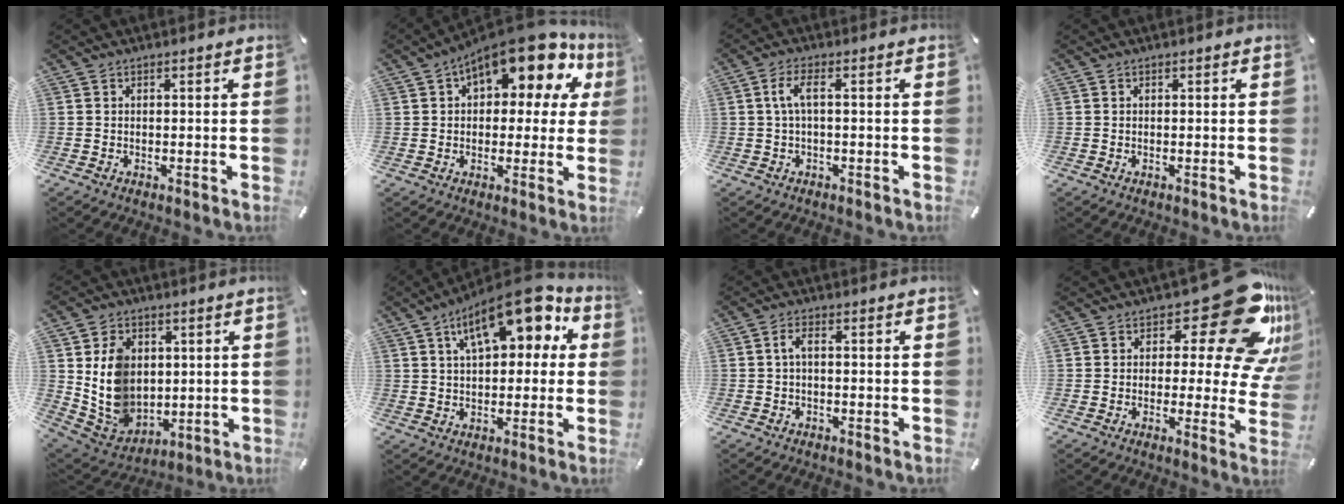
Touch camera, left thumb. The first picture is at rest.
{"total": 15.7, "force": [9.2, 6.4, 11.0], "torque": [-0.160, -0.061, 0.149]}
{"total": 4.6, "force": [0.5, 1.3, 4.4], "torque": [-0.091, 0.007, 0.004]}
{"total": 0.0}
{"total": 11.1, "force": [2.4, 9.9, 4.6], "torque": [-0.110, -0.010, 0.052]}
{"total": 15.2, "force": [7.7, 7.1, 11.0], "torque": [-0.166, -0.024, 0.129]}
{"total": 2.3, "force": [-0.2, 0.7, 2.1], "torque": [-0.040, 0.007, -0.006]}
{"total": 23.0, "force": [11.3, 9.8, 17.5], "torque": [-0.209, -0.073, 0.188]}